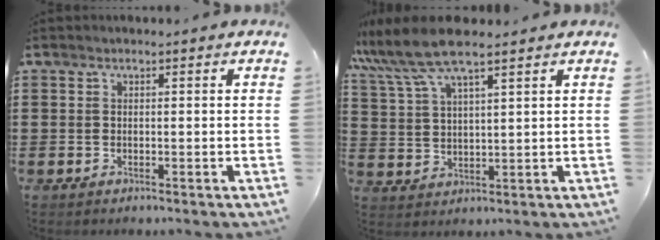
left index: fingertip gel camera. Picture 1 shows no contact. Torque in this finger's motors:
{"motor_torque": [1.88, -0.26, 1.05, 0.21]}